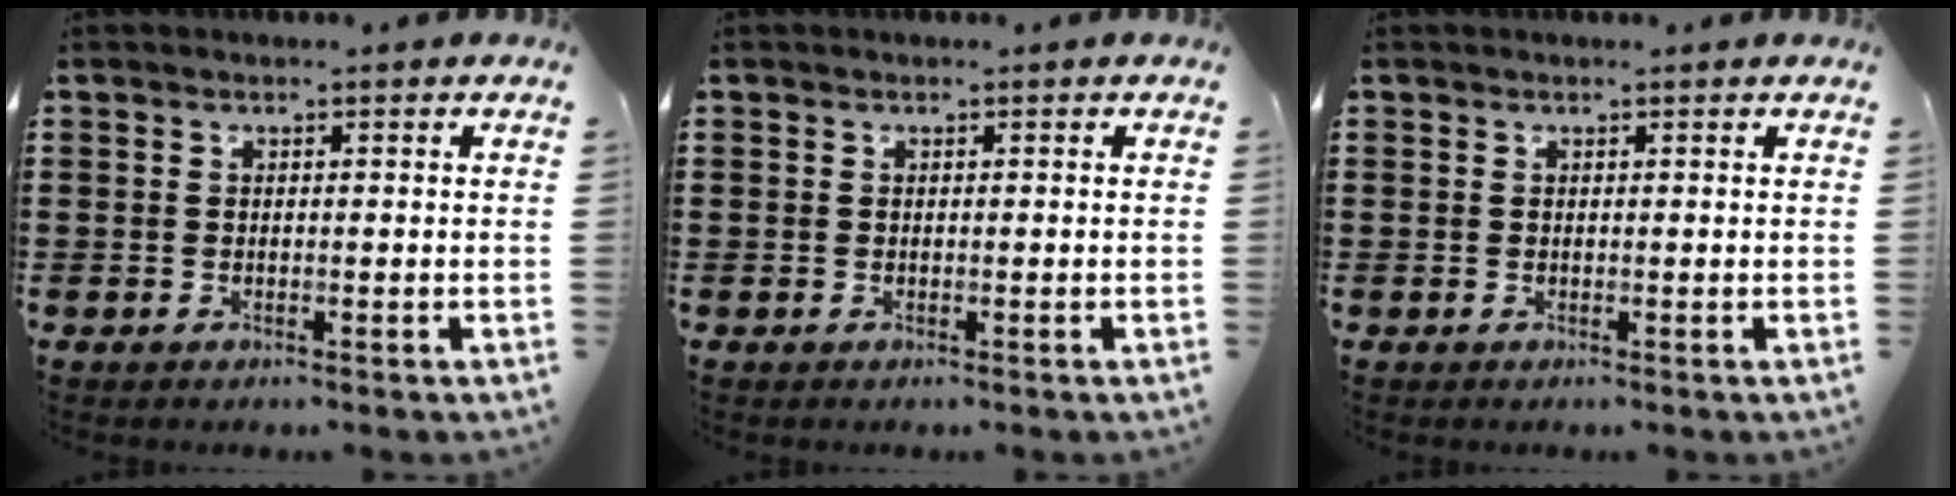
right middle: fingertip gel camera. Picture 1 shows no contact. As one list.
[{"total": 0.0}, {"total": 0.0}]